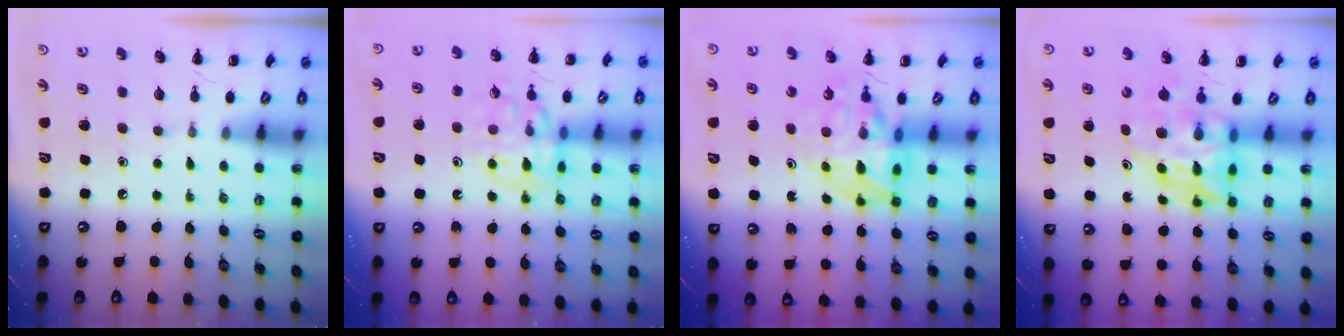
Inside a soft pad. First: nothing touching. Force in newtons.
{"total": 11.6, "press": 11.5, "slide": 1.5}
{"total": 13.5, "press": 13.0, "slide": 3.4}
{"total": 7.9, "press": 7.6, "slide": 2.2}